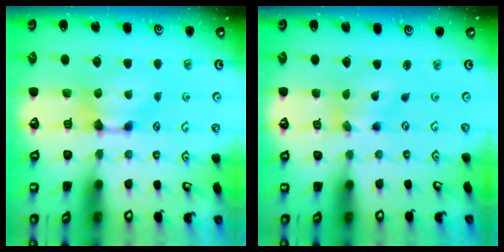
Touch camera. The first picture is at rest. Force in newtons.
{"total": 1.2, "press": 0.6, "slide": 1.1}